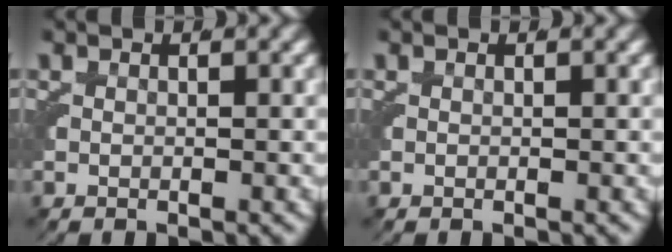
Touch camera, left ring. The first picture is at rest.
{"total": 0.0}